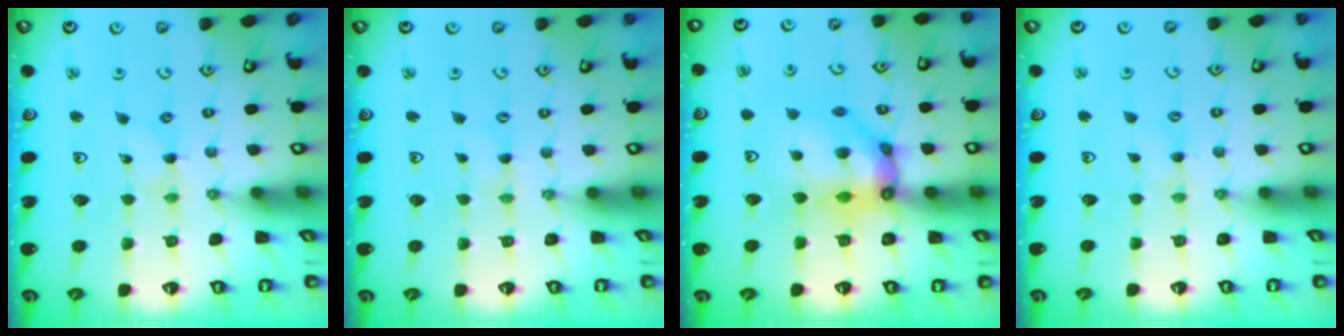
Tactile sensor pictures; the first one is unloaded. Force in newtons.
{"total": 0.0}
{"total": 13.0, "press": 12.9, "slide": 1.4}
{"total": 1.3, "press": 1.2, "slide": 0.3}